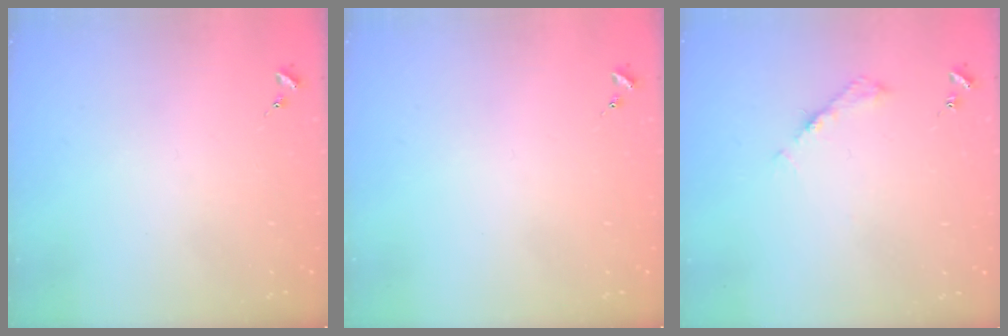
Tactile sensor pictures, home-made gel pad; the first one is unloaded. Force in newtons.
{"total": 0.0}
{"total": 5.3, "press": 5.3, "slide": 0.5}